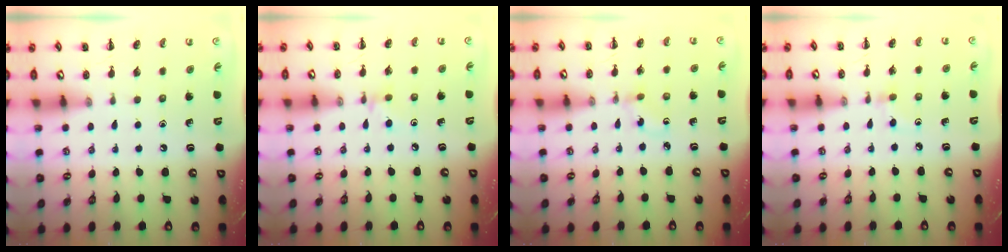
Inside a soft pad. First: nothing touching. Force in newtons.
{"total": 3.0, "press": 2.7, "slide": 1.2}
{"total": 1.0, "press": 0.8, "slide": 0.6}
{"total": 2.5, "press": 2.3, "slide": 1.0}